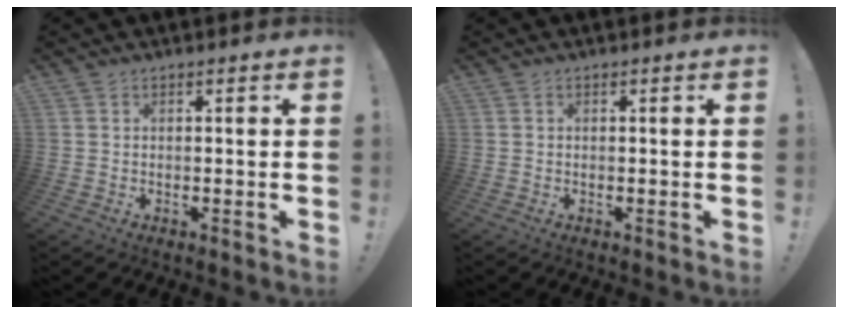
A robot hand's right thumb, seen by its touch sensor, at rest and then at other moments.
{"total": 0.0}